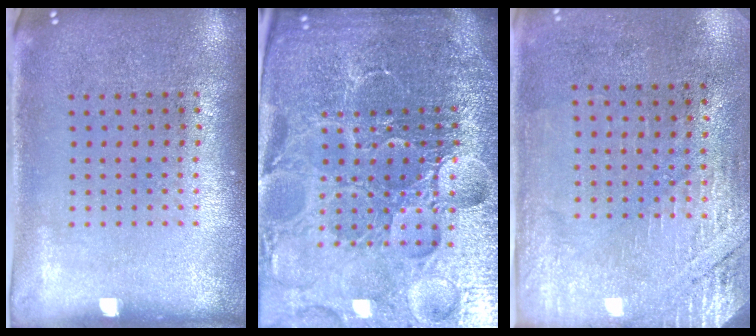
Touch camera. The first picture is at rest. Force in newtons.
{"total": 6.7, "press": 5.9, "slide": 3.2}
{"total": 2.7, "press": 2.4, "slide": 1.2}